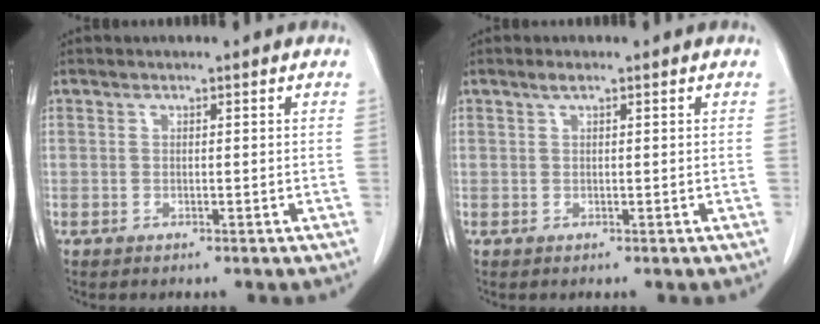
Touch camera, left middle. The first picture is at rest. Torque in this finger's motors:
{"motor_torque": [0.26, -0.17, 0.01, 0.00]}